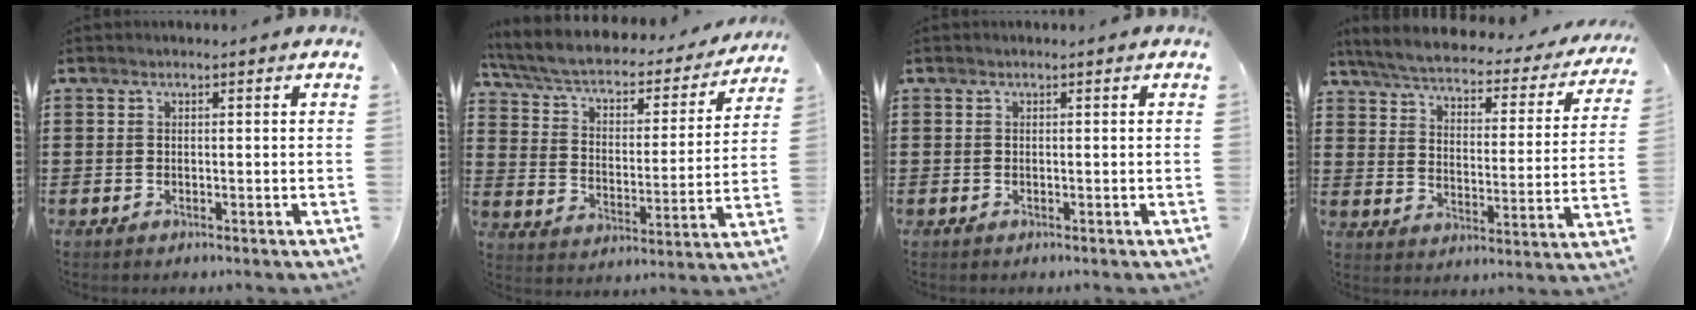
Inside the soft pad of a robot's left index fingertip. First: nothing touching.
{"total": 4.8, "force": [3.6, 1.7, 2.6], "torque": [-0.068, -0.030, 0.056]}
{"total": 0.0}
{"total": 4.0, "force": [3.6, 0.5, 1.7], "torque": [-0.055, -0.028, 0.053]}